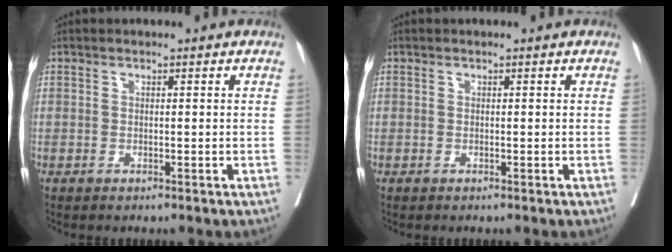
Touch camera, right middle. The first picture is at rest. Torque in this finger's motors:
{"motor_torque": [-0.17, 0.04, 0.04, 0.01]}